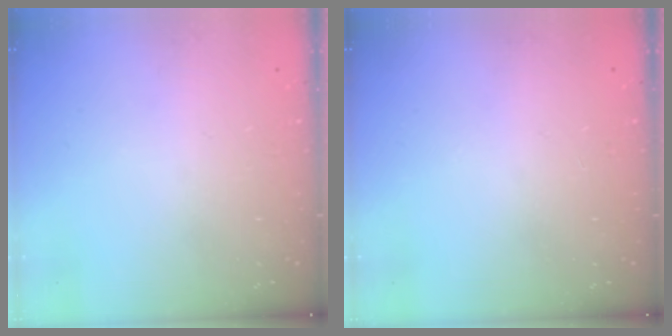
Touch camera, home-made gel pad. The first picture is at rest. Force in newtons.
{"total": 0.0}